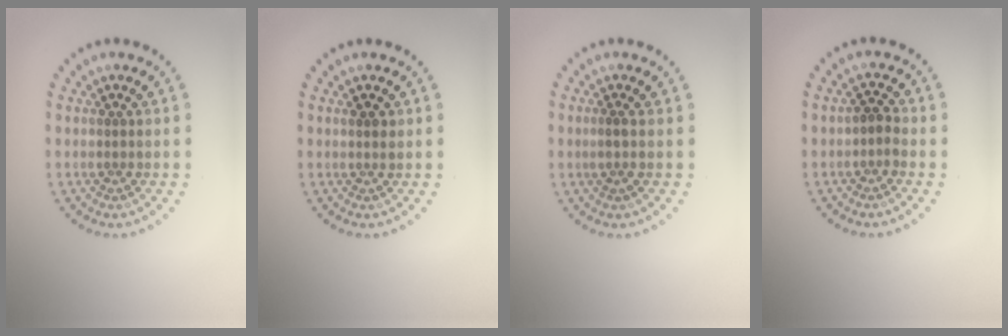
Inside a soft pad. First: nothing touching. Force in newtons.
{"total": 1.0, "press": 1.0, "slide": 0.3}
{"total": 1.0, "press": 0.6, "slide": 0.8}
{"total": 1.2, "press": 1.1, "slide": 0.5}